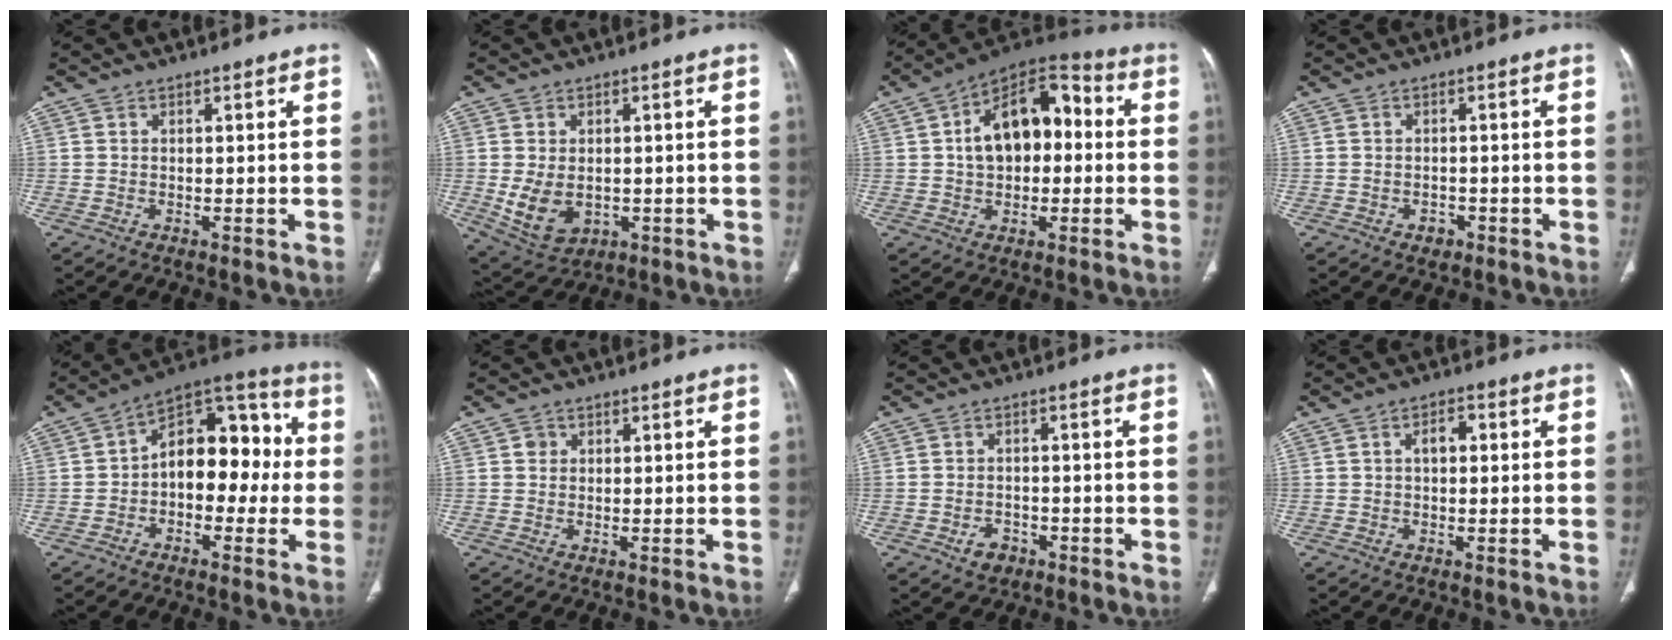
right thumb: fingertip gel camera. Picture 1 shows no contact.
{"total": 8.7, "force": [-1.3, 6.2, 6.1], "torque": [-0.103, -0.003, -0.001]}
{"total": 15.8, "force": [1.2, 9.8, 12.2], "torque": [-0.159, 0.045, 0.009]}
{"total": 2.1, "force": [-1.1, 1.6, 0.8], "torque": [-0.010, 0.010, -0.010]}
{"total": 15.1, "force": [-0.5, 9.5, 11.7], "torque": [-0.119, 0.054, -0.024]}
{"total": 1.4, "force": [0.3, 1.3, 0.4], "torque": [0.002, 0.002, 0.003]}
{"total": 3.6, "force": [-1.9, 2.6, 1.6], "torque": [-0.018, 0.015, -0.025]}
{"total": 2.8, "force": [0.3, 1.7, 2.2], "torque": [-0.032, 0.013, 0.002]}